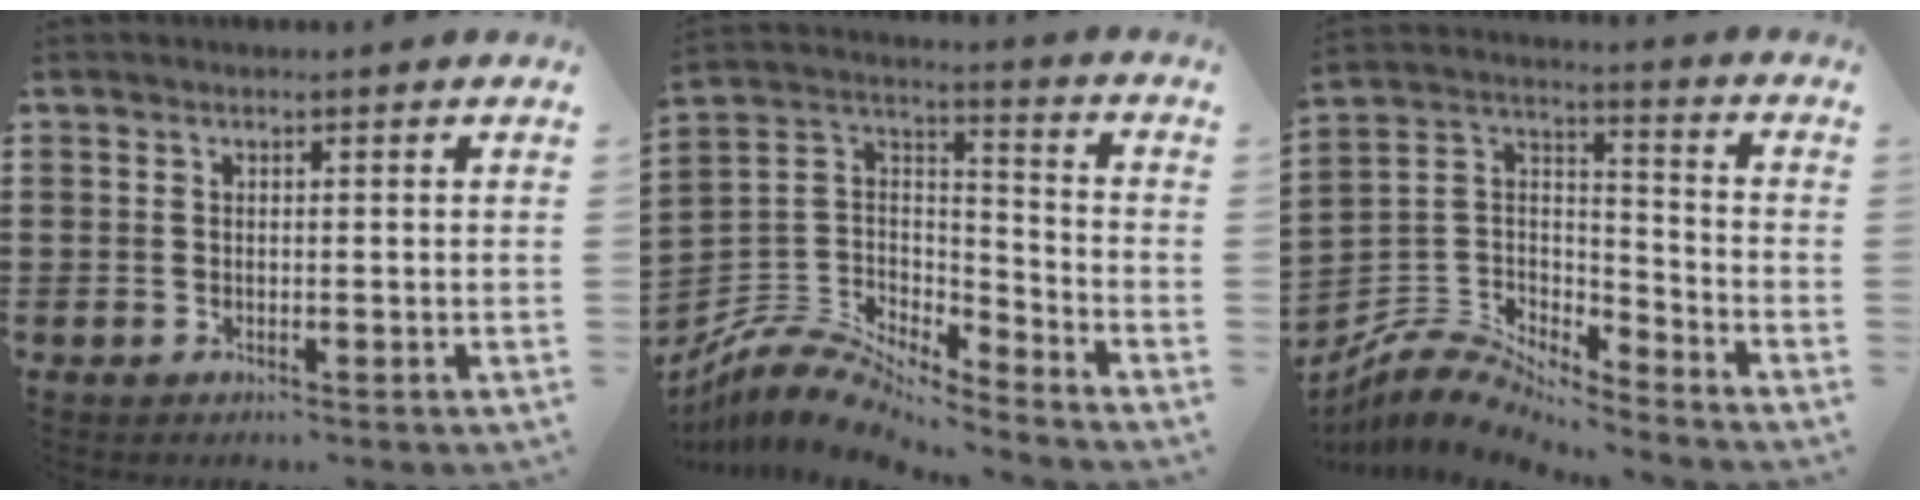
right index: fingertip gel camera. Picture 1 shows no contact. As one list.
[{"total": 8.2, "force": [-7.6, 2.4, 2.0], "torque": [-0.058, 0.003, -0.156]}, {"total": 7.1, "force": [-6.7, 1.9, 1.3], "torque": [-0.045, 0.001, -0.139]}]